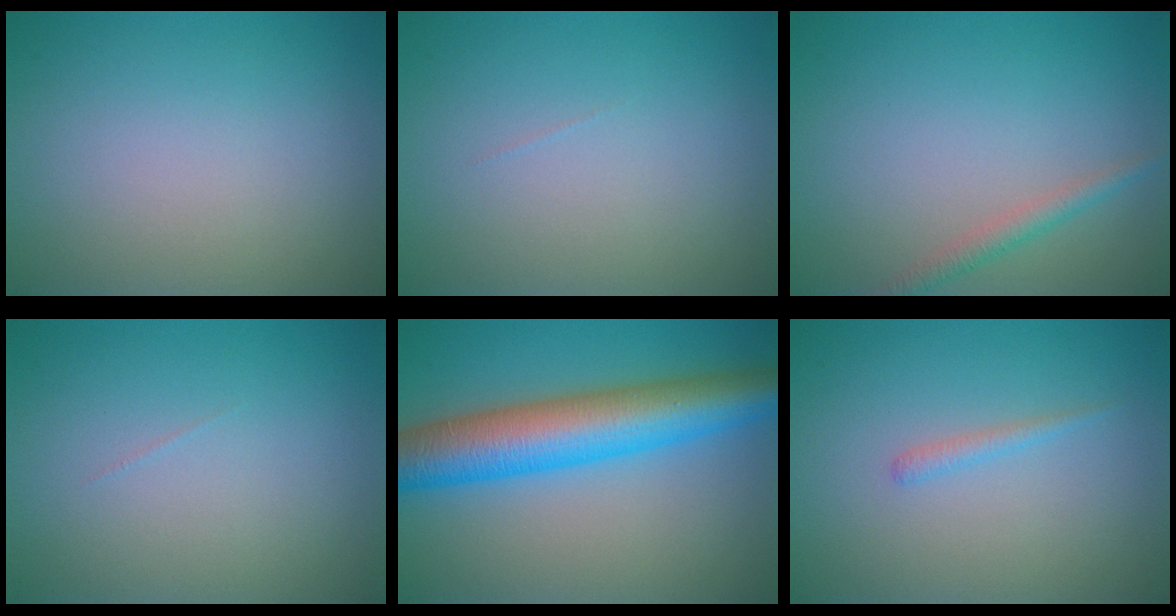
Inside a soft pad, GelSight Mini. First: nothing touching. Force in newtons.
{"total": 0.0}
{"total": 1.6, "press": 1.6, "slide": 0.1}
{"total": 0.0}
{"total": 9.6, "press": 9.6, "slide": 0.1}
{"total": 0.9, "press": 0.9, "slide": 0.1}